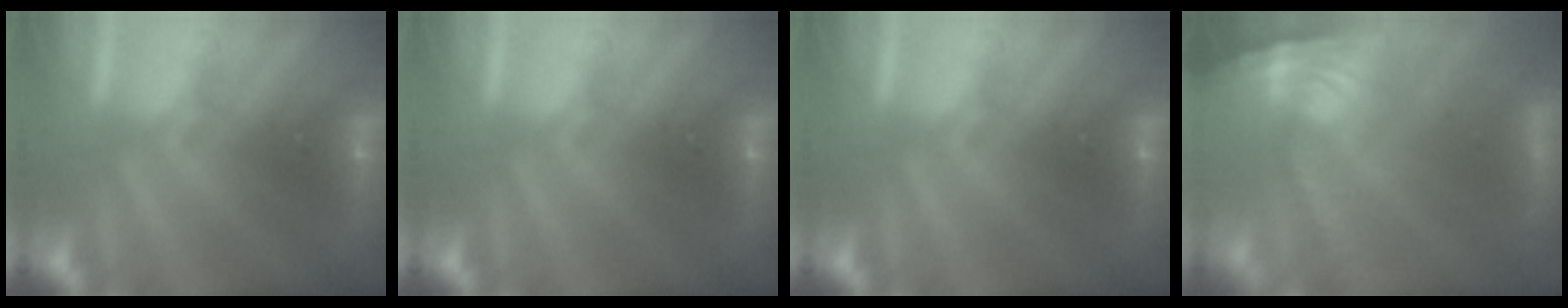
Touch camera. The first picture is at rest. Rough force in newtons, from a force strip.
{"total": 0.0}
{"total": 0.0}
{"total": 7.6}